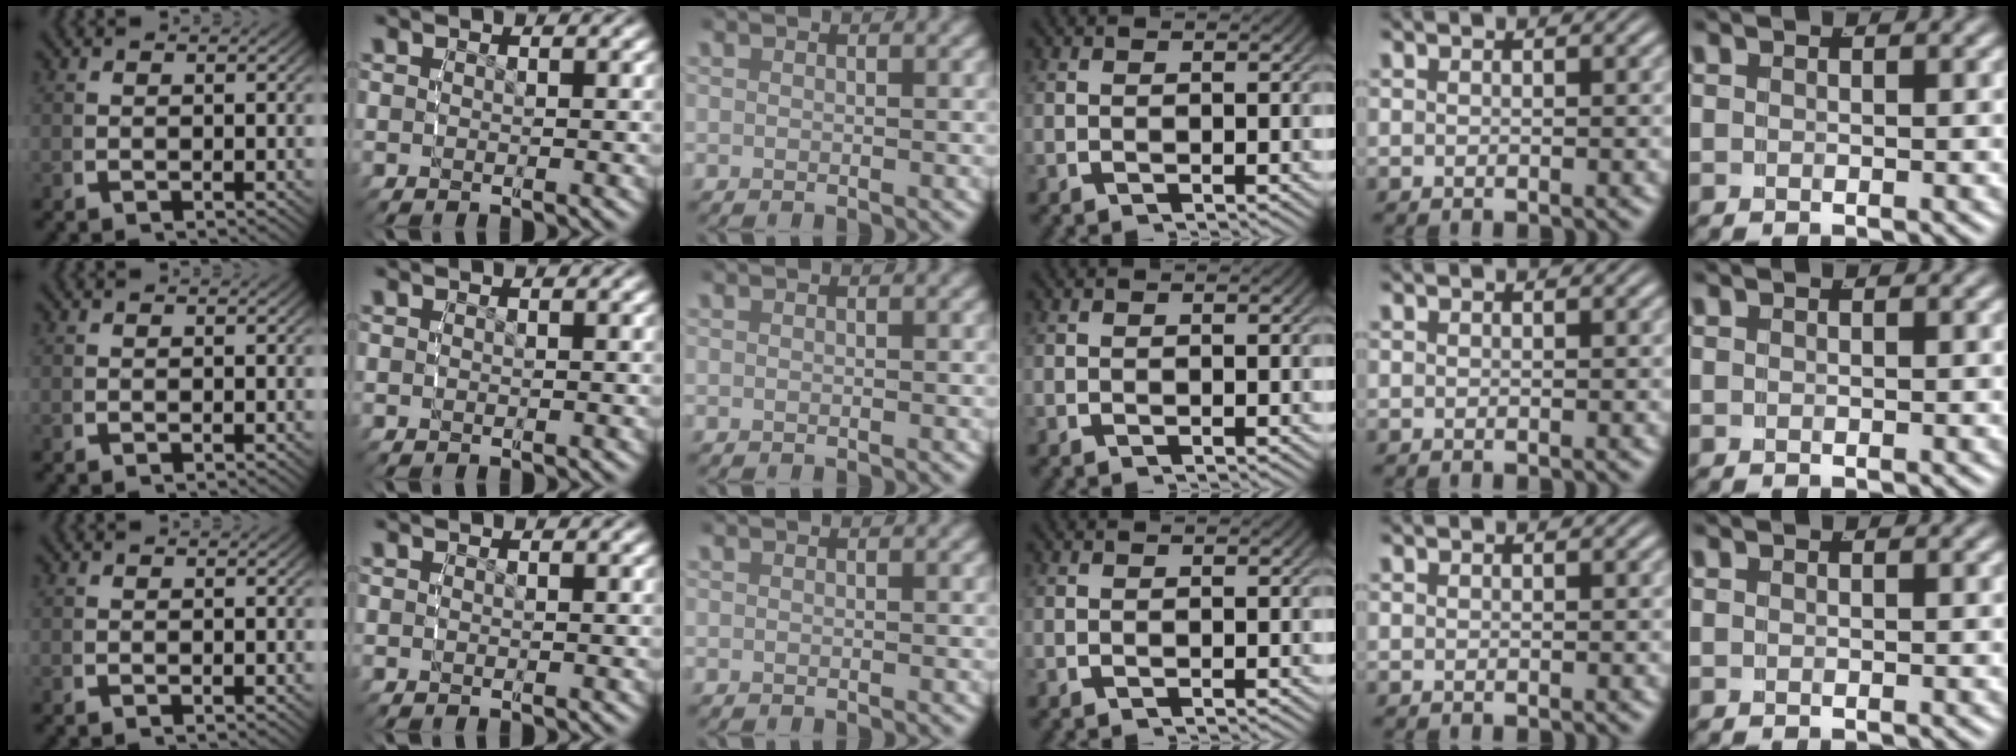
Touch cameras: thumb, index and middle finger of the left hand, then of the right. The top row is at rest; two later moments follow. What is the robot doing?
{"motion": "reach", "object": "paper"}